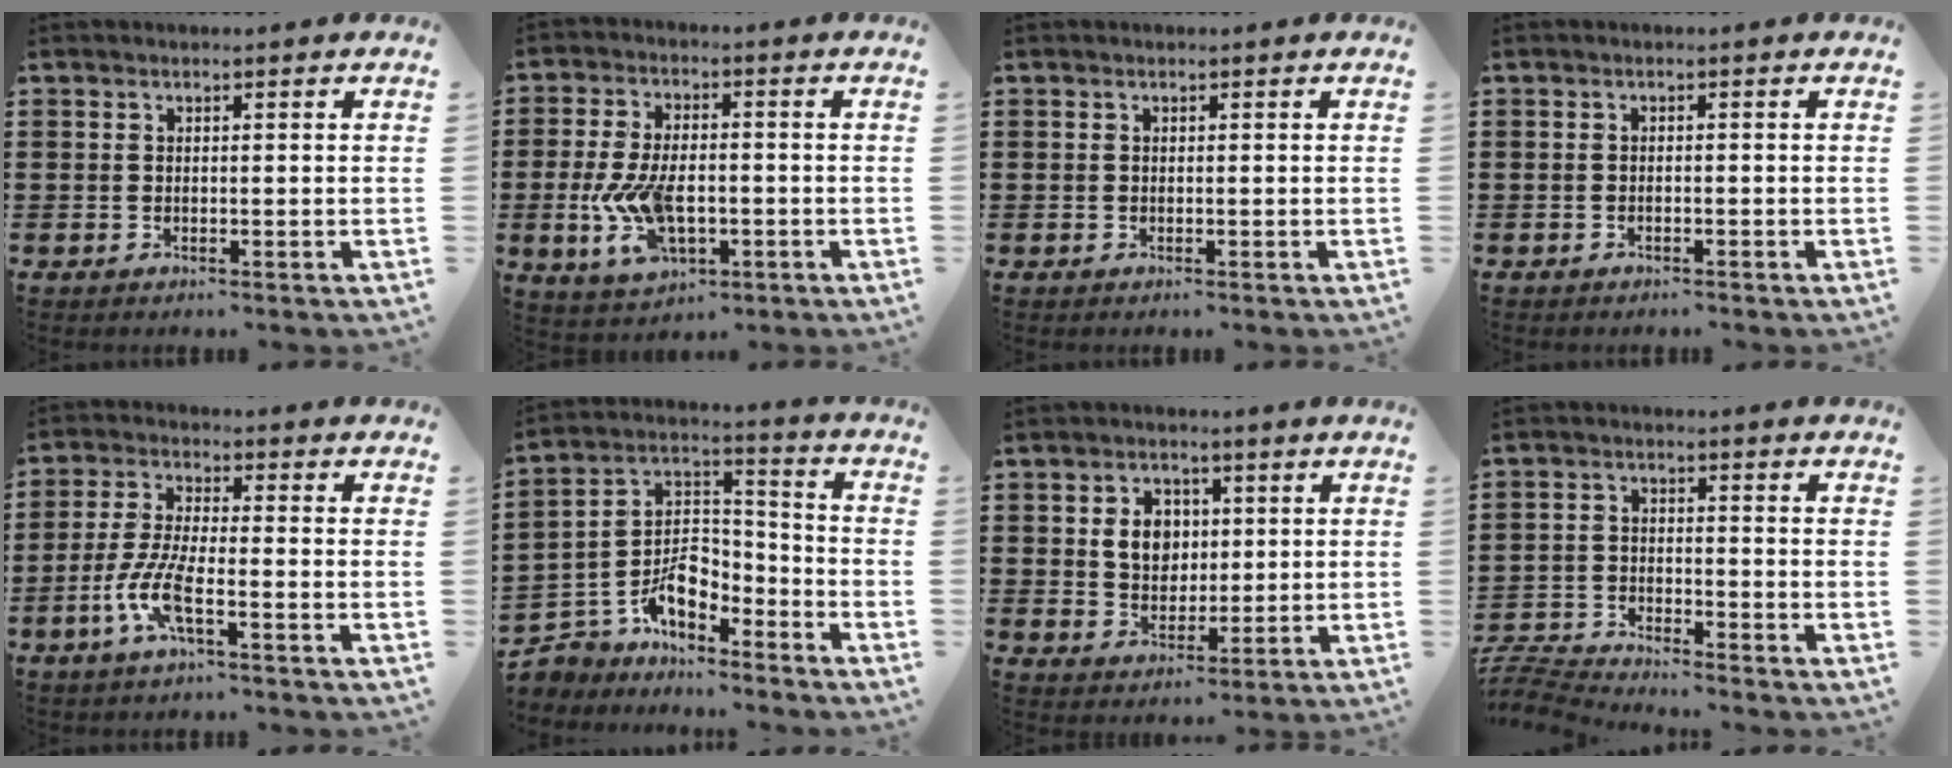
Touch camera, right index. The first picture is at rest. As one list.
[{"total": 9.0, "force": [-2.0, 4.8, 7.3], "torque": [-0.171, -0.004, -0.040]}, {"total": 0.0}, {"total": 0.7, "force": [-0.6, 0.2, 0.1], "torque": [-0.004, -0.001, -0.013]}, {"total": 6.8, "force": [-3.2, 1.4, 5.8], "torque": [-0.142, -0.015, -0.068]}, {"total": 7.9, "force": [-4.5, 5.3, 3.7], "torque": [-0.080, 0.003, -0.084]}, {"total": 5.8, "force": [1.2, 4.7, 3.1], "torque": [-0.071, 0.014, 0.016]}, {"total": 4.4, "force": [-4.4, 0.1, 0.3], "torque": [-0.032, -0.006, -0.098]}]